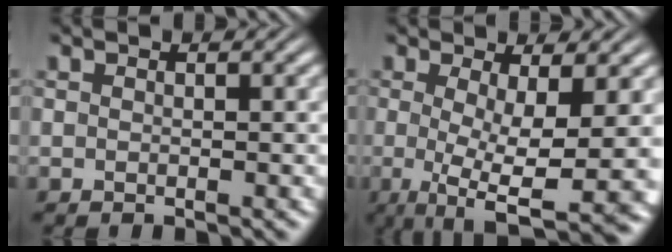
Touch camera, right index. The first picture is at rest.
{"total": 8.4, "force": [-3.0, 2.7, 7.4], "torque": [-0.118, -0.047, -0.025]}